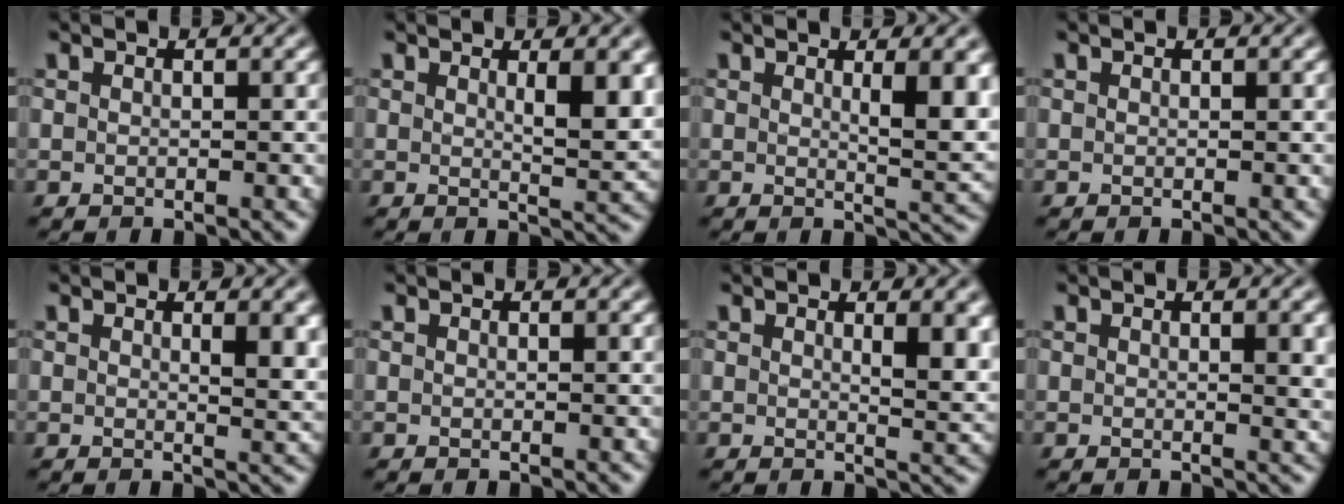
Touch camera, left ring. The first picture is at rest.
{"total": 3.8, "force": [1.3, 1.0, 3.5], "torque": [-0.047, -0.008, 0.024]}
{"total": 4.8, "force": [1.4, 1.3, 4.4], "torque": [-0.053, -0.007, 0.026]}
{"total": 0.0}
{"total": 2.9, "force": [1.1, 0.9, 2.5], "torque": [-0.026, -0.005, 0.018]}
{"total": 0.0}
{"total": 3.8, "force": [1.5, 1.2, 3.3], "torque": [-0.039, -0.006, 0.025]}
{"total": 2.5, "force": [0.5, 0.7, 2.3], "torque": [-0.023, 0.000, 0.006]}